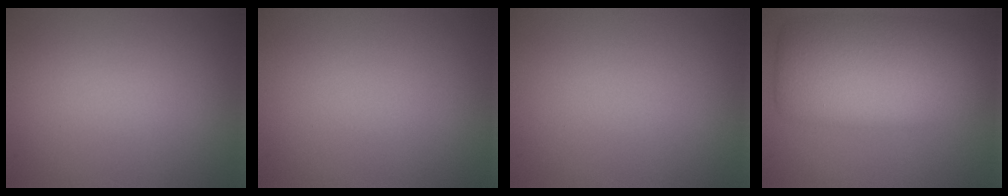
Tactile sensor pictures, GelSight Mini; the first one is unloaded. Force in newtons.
{"total": 0.0}
{"total": 0.0}
{"total": 10.1, "press": 10.1, "slide": 0.7}